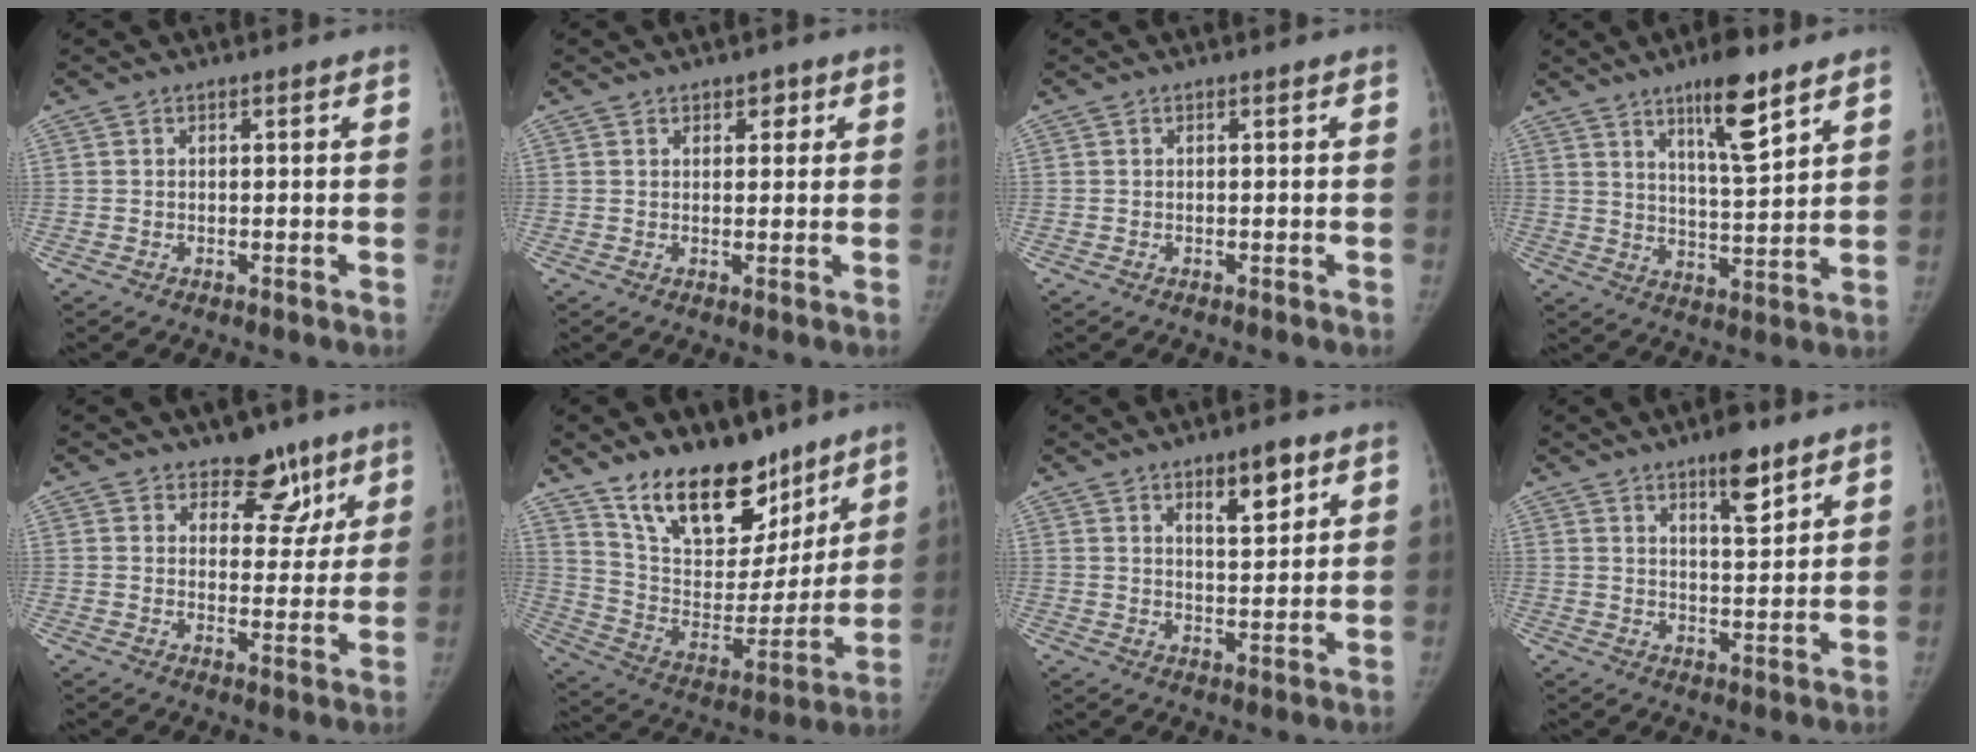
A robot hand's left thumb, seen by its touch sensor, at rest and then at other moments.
{"total": 2.4, "force": [1.3, 1.6, 1.2], "torque": [0.003, -0.005, 0.016]}
{"total": 0.0}
{"total": 11.1, "force": [7.1, 2.4, 8.2], "torque": [-0.122, -0.046, 0.116]}
{"total": 7.9, "force": [5.3, 5.0, 3.0], "torque": [0.006, -0.026, 0.075]}
{"total": 23.1, "force": [16.0, 11.8, 11.7], "torque": [-0.142, -0.085, 0.271]}
{"total": 7.2, "force": [4.0, 2.8, 5.3], "torque": [-0.062, -0.025, 0.060]}
{"total": 7.4, "force": [4.8, 2.2, 5.1], "torque": [-0.064, -0.032, 0.073]}